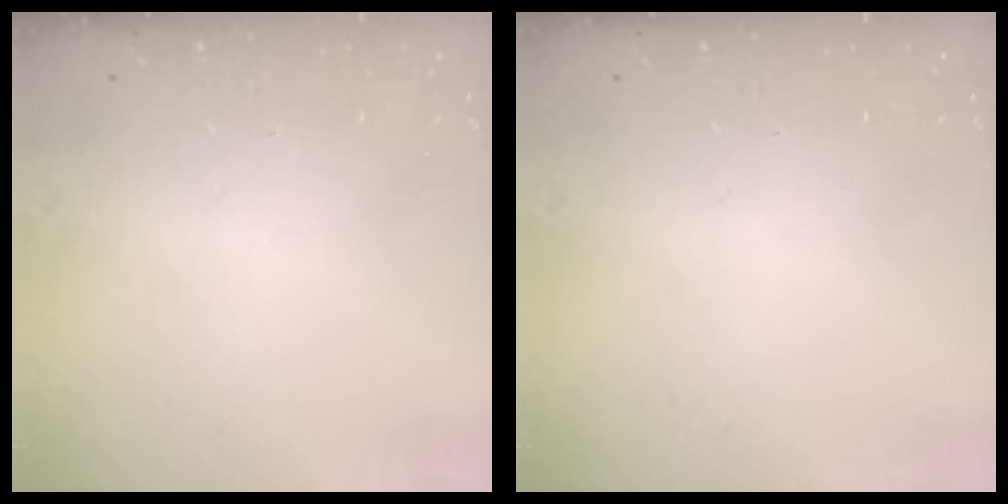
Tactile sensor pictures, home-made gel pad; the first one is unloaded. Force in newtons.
{"total": 0.0}